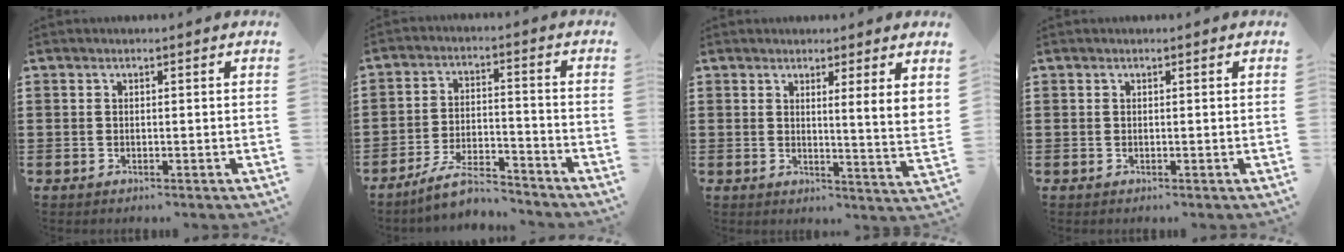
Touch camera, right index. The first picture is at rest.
{"total": 6.8, "force": [-6.1, 0.9, 2.8], "torque": [-0.062, 0.005, -0.118]}
{"total": 3.6, "force": [2.7, -1.0, 2.3], "torque": [-0.045, -0.016, 0.043]}
{"total": 0.0}